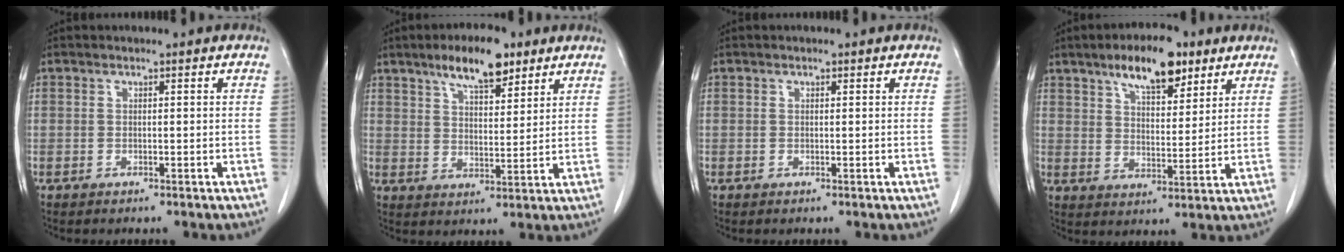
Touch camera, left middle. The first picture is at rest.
{"total": 9.0, "force": [6.1, 2.9, 6.0], "torque": [-0.101, 0.006, 0.104]}
{"total": 0.0}
{"total": 10.2, "force": [6.7, 3.7, 6.8], "torque": [-0.111, 0.007, 0.111]}